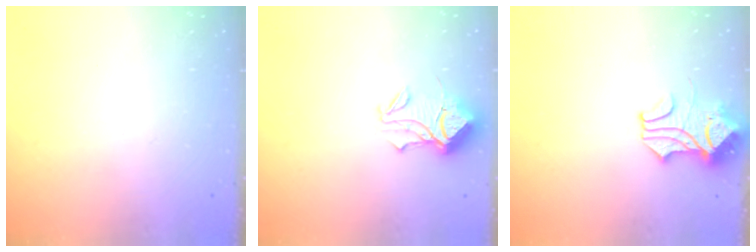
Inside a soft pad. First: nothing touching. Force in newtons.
{"total": 5.5, "press": 5.4, "slide": 0.9}
{"total": 2.1, "press": 1.8, "slide": 0.9}